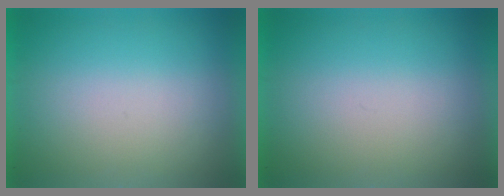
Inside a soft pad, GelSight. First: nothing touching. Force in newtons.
{"total": 0.0}